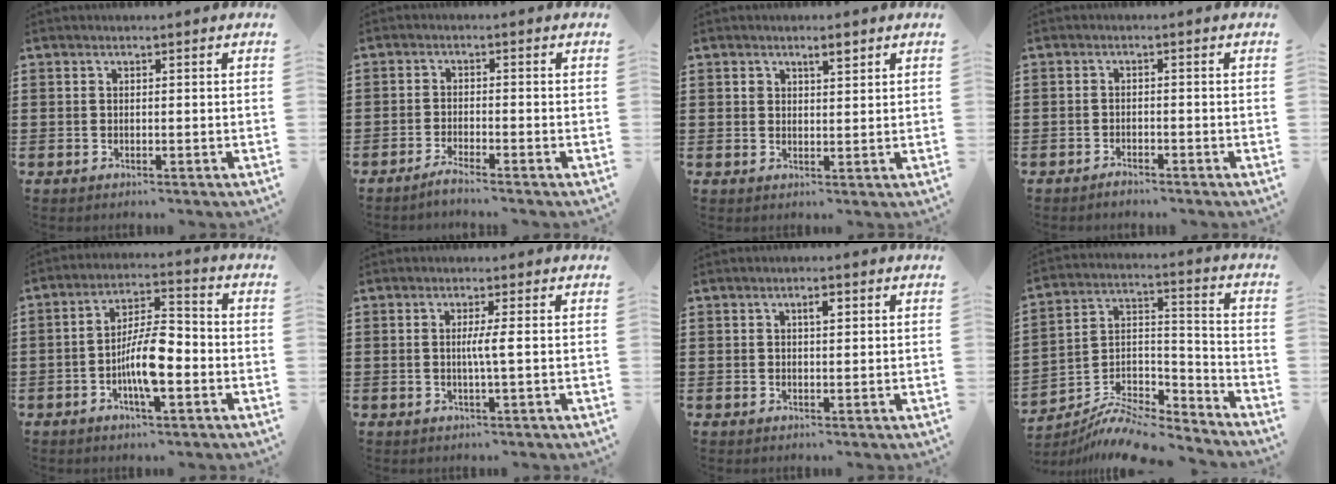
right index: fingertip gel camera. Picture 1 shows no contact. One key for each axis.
{"total": 2.0, "fx": -1.9, "fy": -0.3, "fz": 0.6, "tx": -0.010, "ty": 0.001, "tz": -0.036}
{"total": 2.3, "fx": 1.5, "fy": 0.9, "fz": 1.5, "tx": -0.017, "ty": -0.003, "tz": 0.023}
{"total": 1.4, "fx": -1.4, "fy": 0.2, "fz": 0.1, "tx": -0.006, "ty": 0.001, "tz": -0.029}
{"total": 8.7, "fx": -2.6, "fy": 2.6, "fz": 7.8, "tx": -0.159, "ty": -0.001, "tz": -0.052}
{"total": 2.8, "fx": 0.0, "fy": -0.4, "fz": 2.7, "tx": -0.051, "ty": -0.006, "tz": -0.004}
{"total": 1.8, "fx": 0.7, "fy": 0.6, "fz": 1.6, "tx": -0.025, "ty": 0.004, "tz": 0.007}
{"total": 8.6, "fx": -7.9, "fy": 2.4, "fz": 2.3, "tx": -0.045, "ty": 0.015, "tz": -0.156}